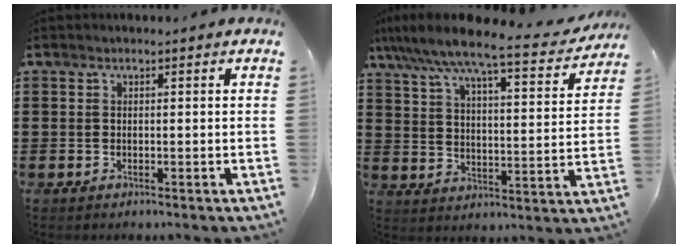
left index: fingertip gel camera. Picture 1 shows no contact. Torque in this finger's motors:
{"motor_torque": [2.14, 0.00, 1.05, 0.21]}